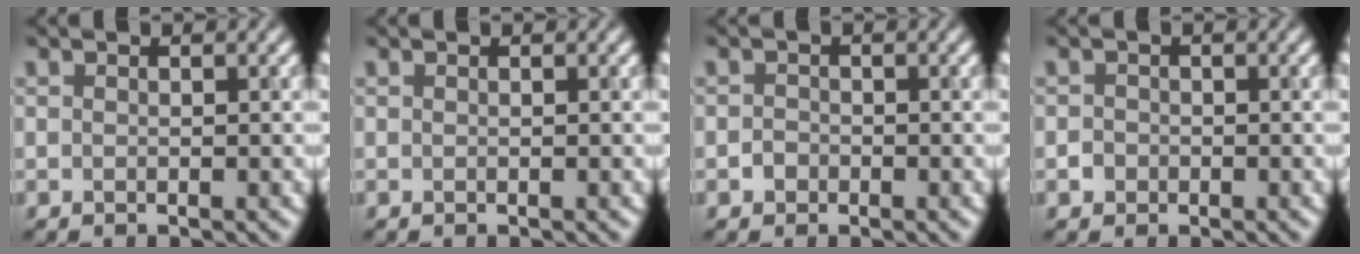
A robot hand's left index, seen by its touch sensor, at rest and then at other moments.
{"total": 0.0}
{"total": 1.0, "force": [-0.6, 0.8, 0.2], "torque": [0.002, 0.002, -0.015]}
{"total": 1.1, "force": [-0.4, 1.0, 0.3], "torque": [0.005, 0.000, -0.008]}